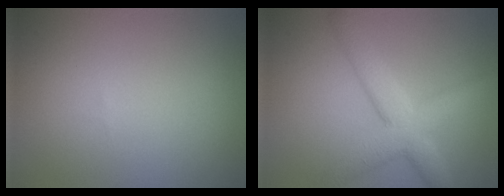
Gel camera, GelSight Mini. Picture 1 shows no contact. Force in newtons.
{"total": 5.1, "press": 5.1, "slide": 0.1}